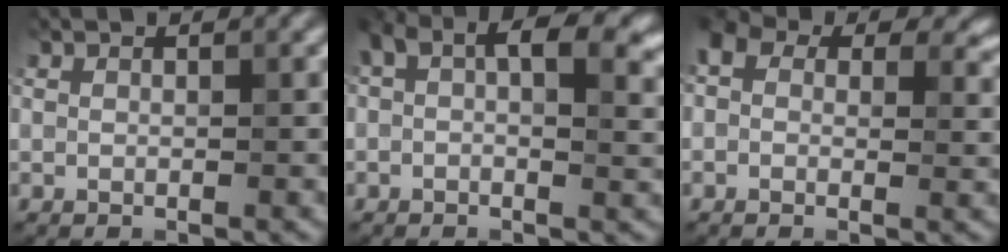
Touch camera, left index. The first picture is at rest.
{"total": 7.2, "force": [1.7, 3.8, 5.9], "torque": [-0.084, 0.013, 0.027]}
{"total": 7.4, "force": [2.8, 4.9, 4.8], "torque": [-0.071, 0.022, 0.038]}